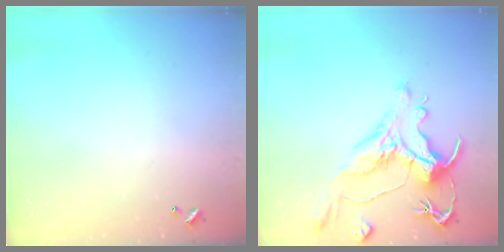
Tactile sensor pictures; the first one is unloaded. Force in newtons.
{"total": 2.2, "press": 1.7, "slide": 1.4}